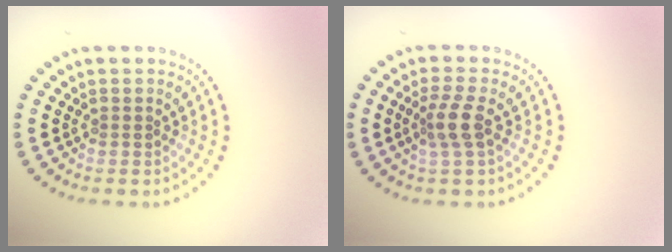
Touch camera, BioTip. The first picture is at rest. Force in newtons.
{"total": 2.6, "press": 2.0, "slide": 1.7}